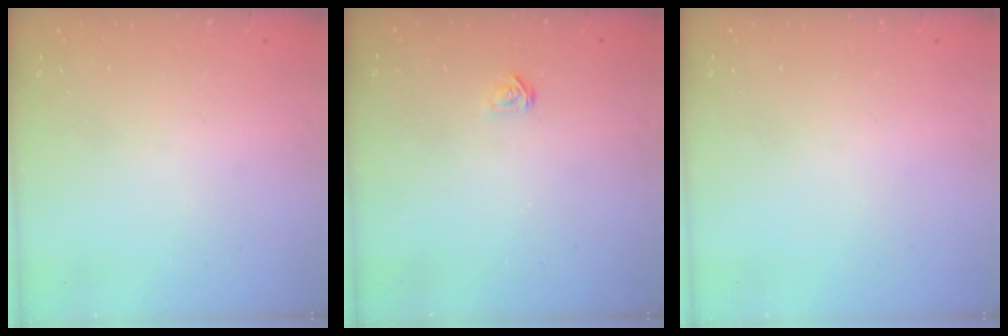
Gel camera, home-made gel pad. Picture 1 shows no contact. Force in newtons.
{"total": 2.1, "press": 2.1, "slide": 0.2}
{"total": 0.0}